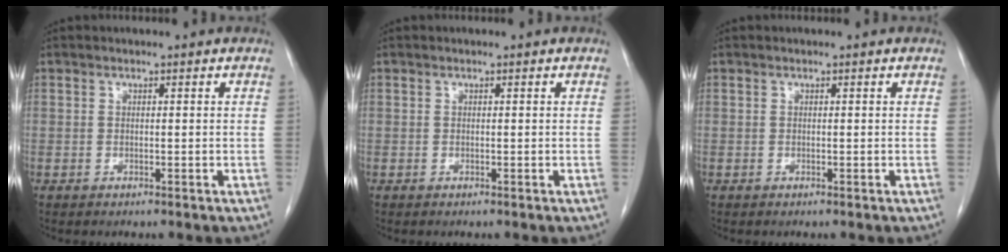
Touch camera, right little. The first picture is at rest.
{"total": 0.0}
{"total": 0.0}